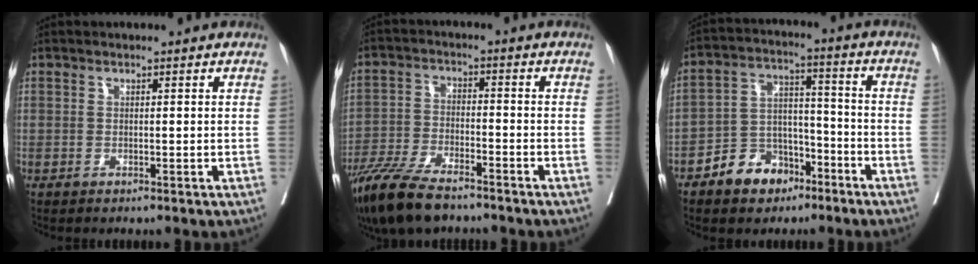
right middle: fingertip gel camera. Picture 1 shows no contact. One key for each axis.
{"total": 12.1, "fx": -9.5, "fy": 3.1, "fz": 6.8, "tx": -0.129, "ty": -0.030, "tz": -0.172}
{"total": 8.9, "fx": -5.7, "fy": 5.8, "fz": 3.7, "tx": -0.069, "ty": 0.024, "tz": -0.097}